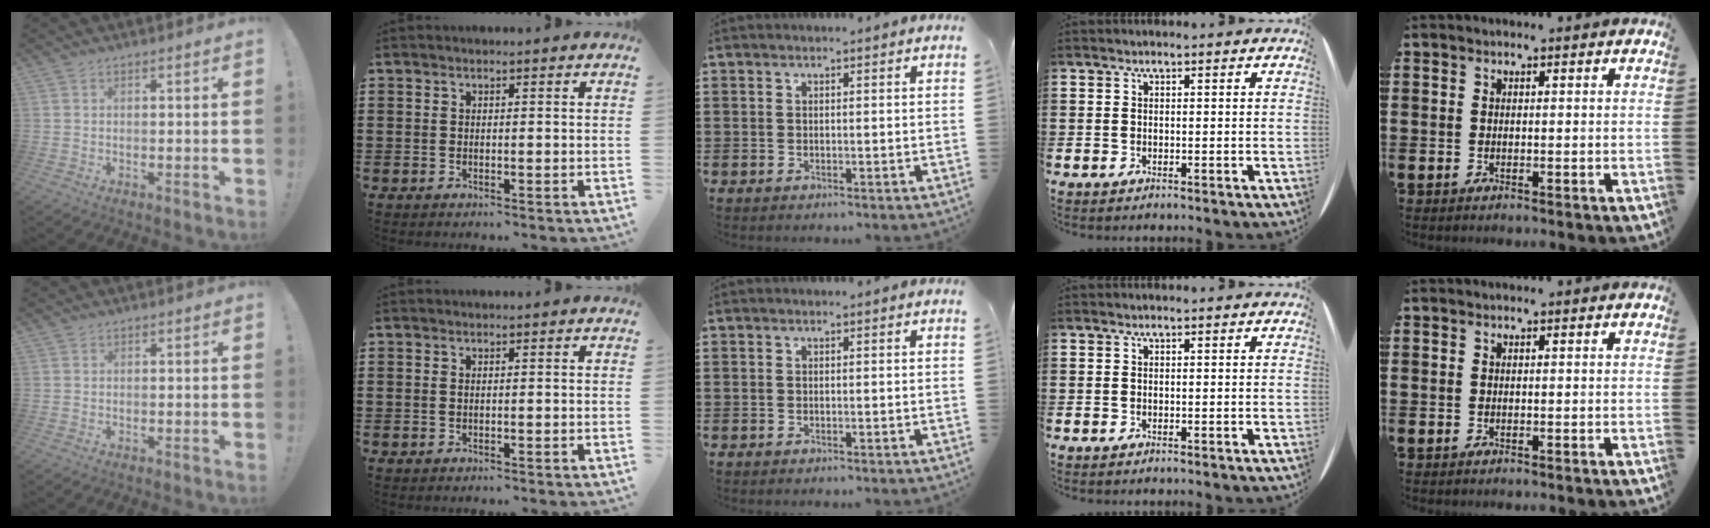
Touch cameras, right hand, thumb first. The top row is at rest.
{}